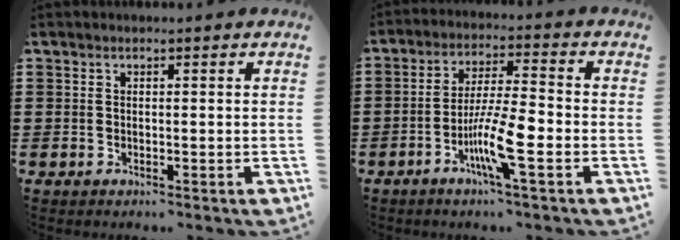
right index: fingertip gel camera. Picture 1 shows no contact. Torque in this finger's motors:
{"motor_torque": [1.12, -1.01, 0.76, 0.21]}